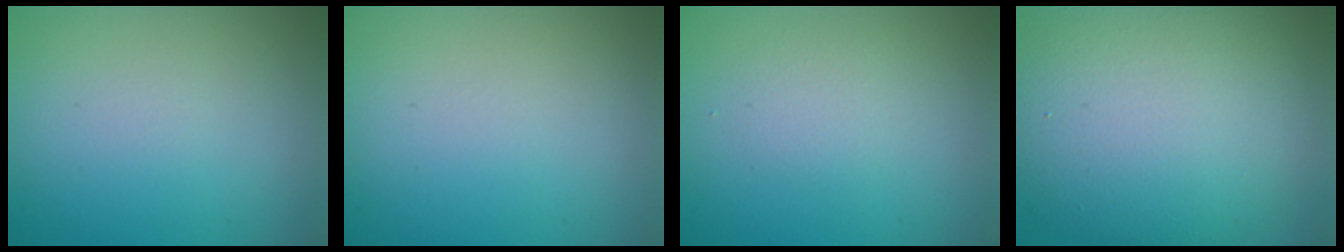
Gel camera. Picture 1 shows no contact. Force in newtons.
{"total": 0.0}
{"total": 1.5, "press": 1.5, "slide": 0.1}
{"total": 12.2, "press": 12.2, "slide": 0.9}